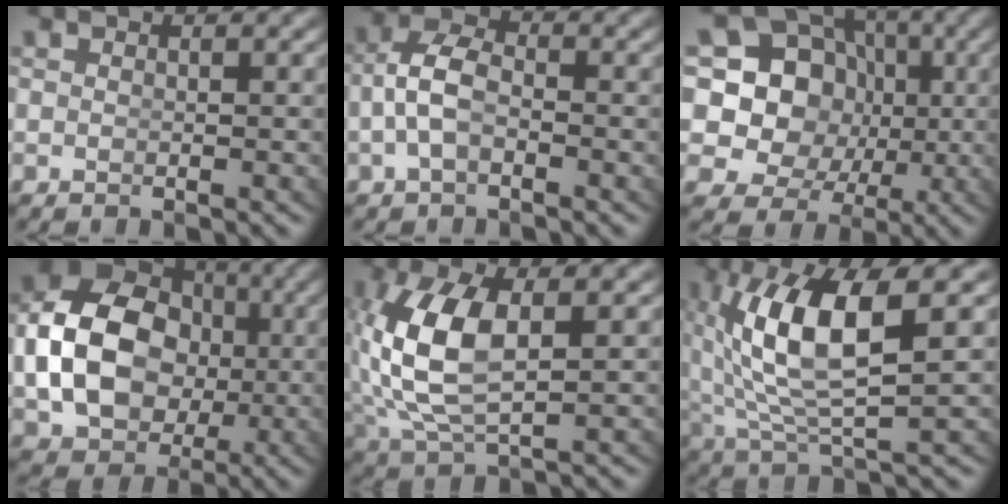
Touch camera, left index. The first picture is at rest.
{"total": 3.6, "force": [-0.6, 2.2, 2.7], "torque": [-0.059, -0.011, -0.007]}
{"total": 17.0, "force": [1.2, 15.1, 7.7], "torque": [-0.182, -0.042, 0.020]}
{"total": 12.3, "force": [0.3, 9.8, 7.5], "torque": [-0.160, -0.032, 0.023]}
{"total": 6.8, "force": [0.5, 3.2, 5.9], "torque": [-0.152, -0.020, 0.031]}
{"total": 8.3, "force": [0.9, 2.8, 7.7], "torque": [-0.157, -0.006, 0.031]}